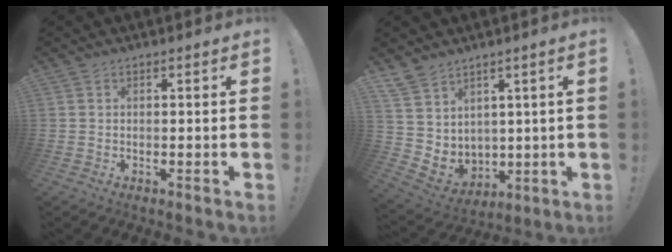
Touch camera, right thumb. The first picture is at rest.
{"total": 8.1, "force": [5.8, 5.4, 1.4], "torque": [-0.044, -0.041, 0.124]}